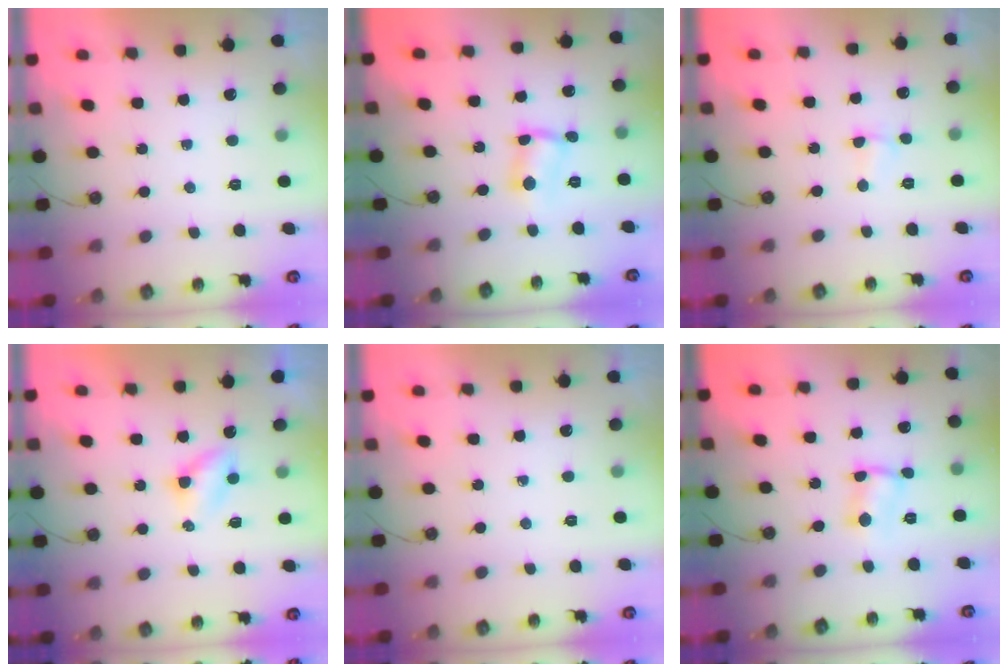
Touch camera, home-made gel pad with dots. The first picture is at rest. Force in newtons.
{"total": 2.9, "press": 2.9, "slide": 0.4}
{"total": 2.7, "press": 2.6, "slide": 0.7}
{"total": 3.5, "press": 3.5, "slide": 0.4}
{"total": 0.0}
{"total": 2.3, "press": 2.3, "slide": 0.1}